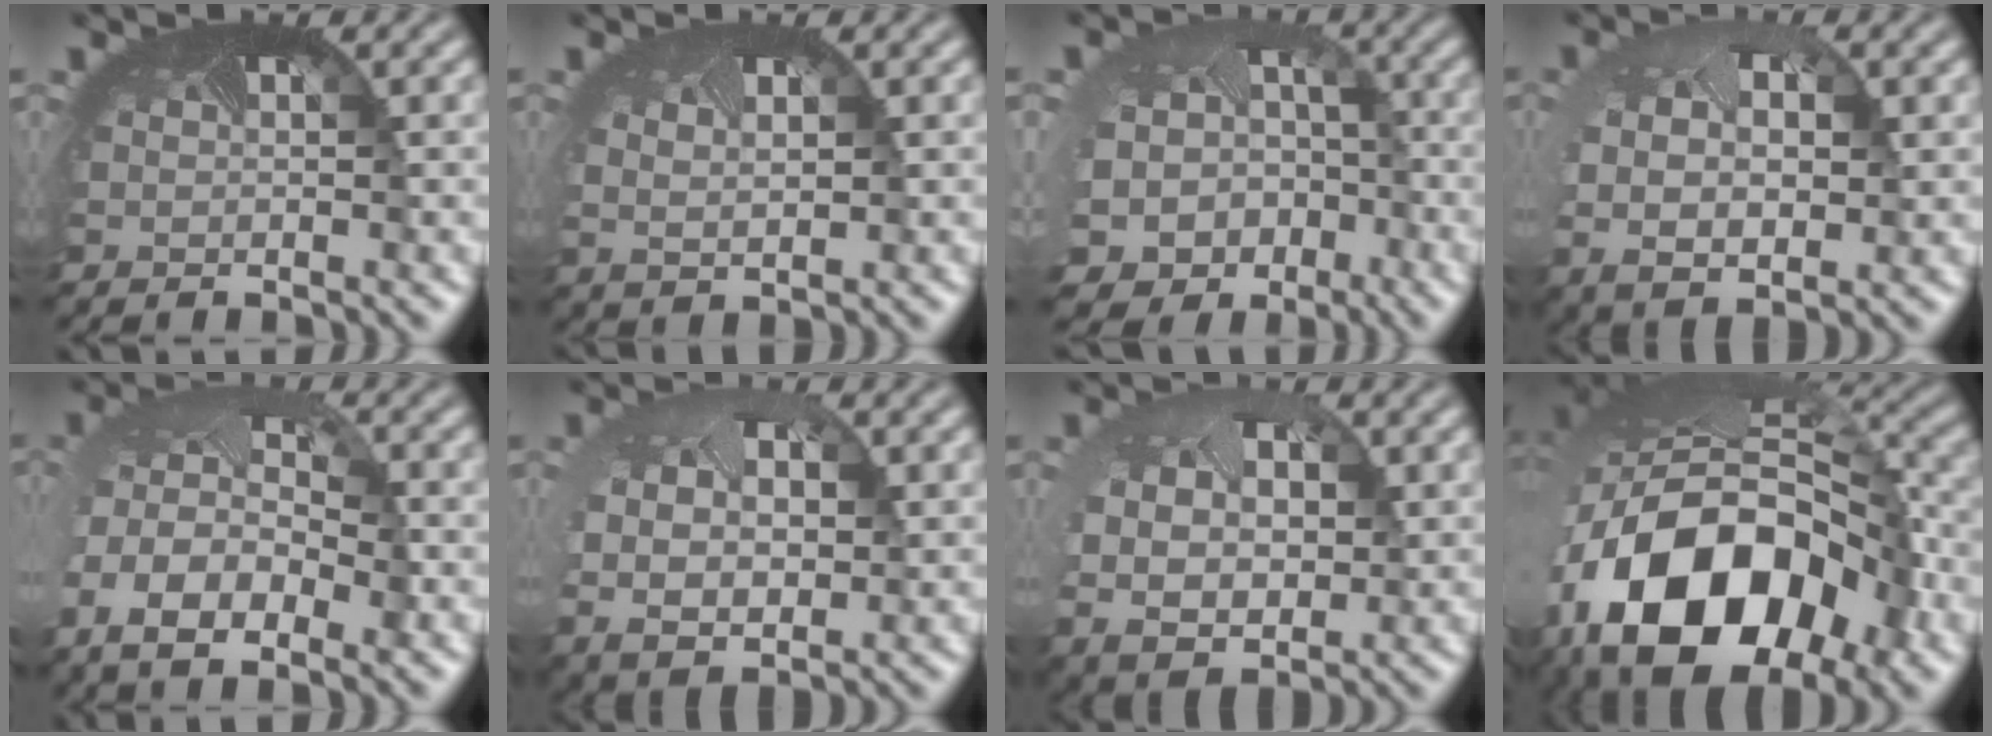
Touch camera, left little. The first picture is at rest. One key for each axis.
{"total": 1.1, "fx": 0.5, "fy": 0.5, "fz": 0.8, "tx": -0.028, "ty": -0.005, "tz": 0.013}
{"total": 12.4, "fx": -6.2, "fy": 10.3, "fz": 3.1, "tx": -0.099, "ty": -0.062, "tz": -0.092}
{"total": 5.9, "fx": 0.7, "fy": 3.8, "fz": 4.5, "tx": -0.101, "ty": -0.012, "tz": 0.023}
{"total": 7.4, "fx": -3.6, "fy": 3.9, "fz": 5.1, "tx": -0.132, "ty": -0.029, "tz": -0.063}
{"total": 6.4, "fx": 0.6, "fy": 4.5, "fz": 4.5, "tx": -0.107, "ty": -0.016, "tz": 0.028}
{"total": 7.0, "fx": 0.6, "fy": 5.2, "fz": 4.7, "tx": -0.113, "ty": -0.018, "tz": 0.028}
{"total": 18.3, "fx": -6.7, "fy": 12.3, "fz": 11.8, "tx": -0.251, "ty": -0.052, "tz": -0.096}